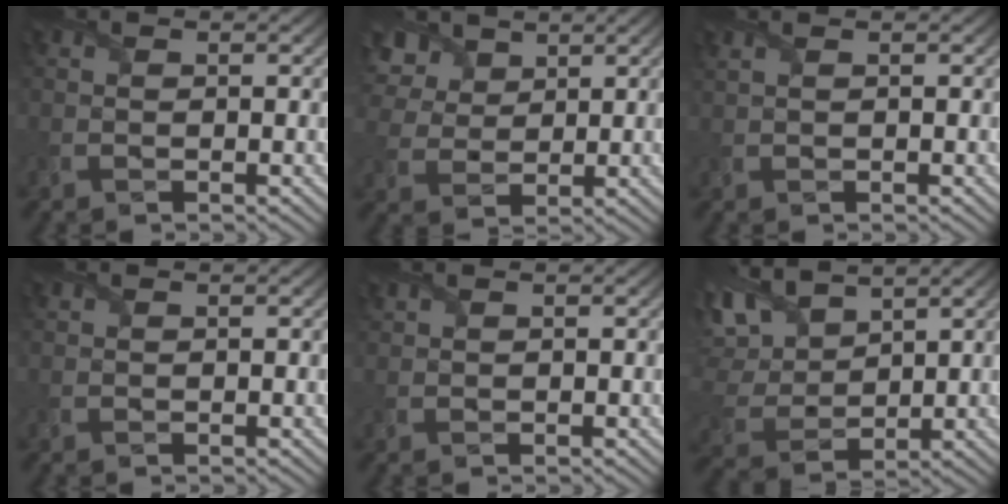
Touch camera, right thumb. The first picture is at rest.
{"total": 7.3, "force": [4.1, 4.8, 3.7], "torque": [-0.122, 0.013, 0.078]}
{"total": 0.9, "force": [0.7, 0.1, 0.6], "torque": [-0.022, 0.002, 0.011]}
{"total": 0.0}
{"total": 0.8, "force": [0.7, 0.1, 0.2], "torque": [-0.013, 0.005, 0.018]}
{"total": 10.5, "force": [5.8, 5.3, 6.9], "torque": [-0.199, 0.020, 0.112]}